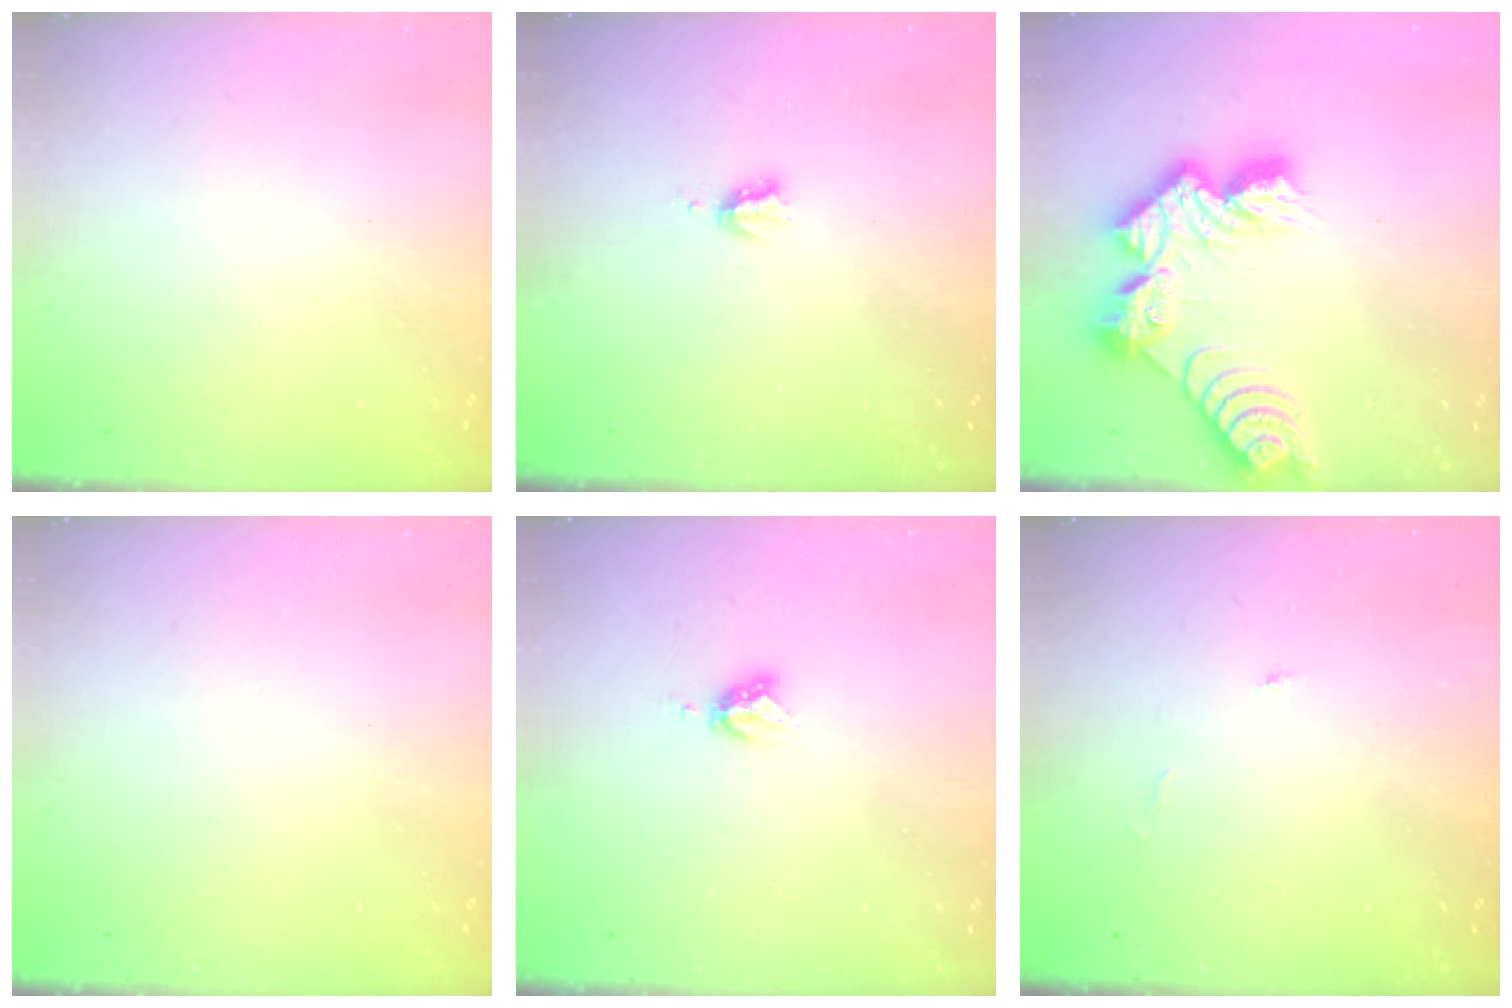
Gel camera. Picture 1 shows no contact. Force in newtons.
{"total": 2.9, "press": 2.8, "slide": 0.5}
{"total": 12.9, "press": 12.8, "slide": 1.1}
{"total": 0.0}
{"total": 4.3, "press": 4.2, "slide": 0.6}
{"total": 3.8, "press": 3.8, "slide": 0.4}